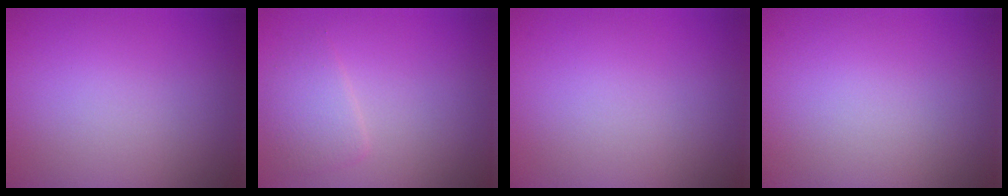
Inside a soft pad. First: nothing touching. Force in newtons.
{"total": 2.3, "press": 2.3, "slide": 0.1}
{"total": 0.0}
{"total": 0.0}